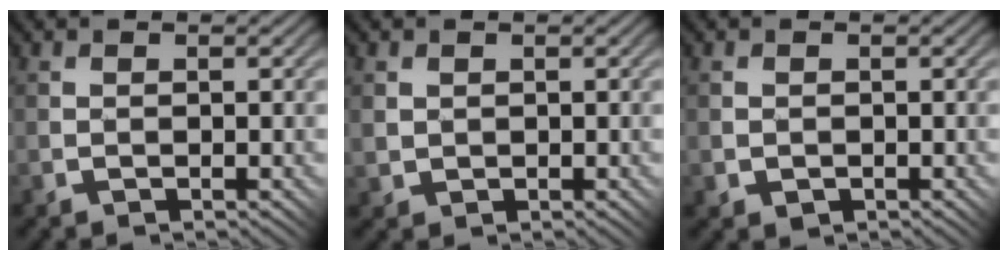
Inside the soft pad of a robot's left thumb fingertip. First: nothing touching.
{"total": 1.6, "force": [0.7, 1.4, 0.4], "torque": [-0.018, -0.005, 0.015]}
{"total": 0.9, "force": [-0.2, 0.9, 0.1], "torque": [-0.006, -0.006, -0.003]}